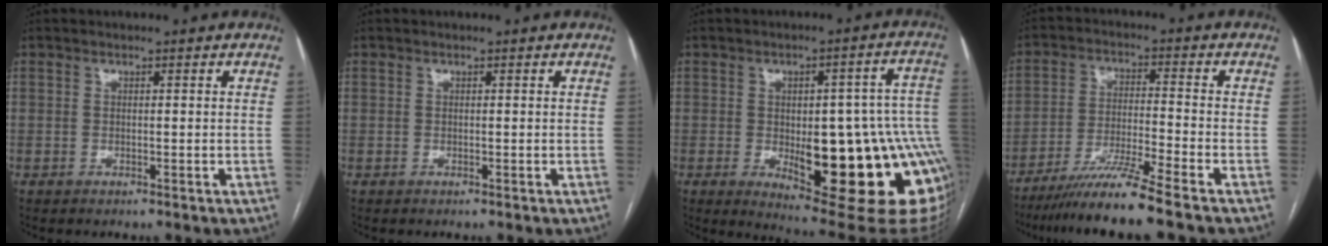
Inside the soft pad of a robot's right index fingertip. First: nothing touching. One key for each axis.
{"total": 0.0}
{"total": 24.1, "fx": -5.7, "fy": 6.6, "fz": 22.5, "tx": -0.201, "ty": 0.012, "tz": -0.053}
{"total": 9.4, "fx": -7.5, "fy": -1.8, "fz": 5.4, "tx": -0.094, "ty": -0.032, "tz": -0.137}